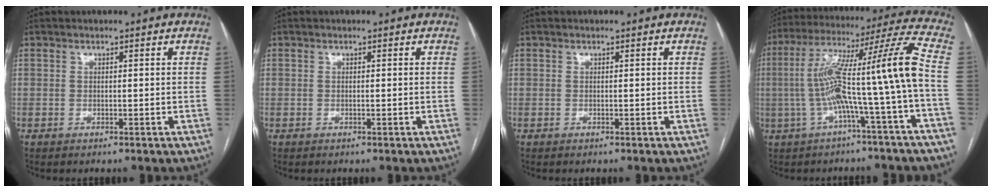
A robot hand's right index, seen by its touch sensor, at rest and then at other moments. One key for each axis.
{"total": 0.0}
{"total": 0.0}
{"total": 15.6, "fx": -2.8, "fy": -1.5, "fz": 15.3, "tx": -0.263, "ty": 0.033, "tz": -0.055}